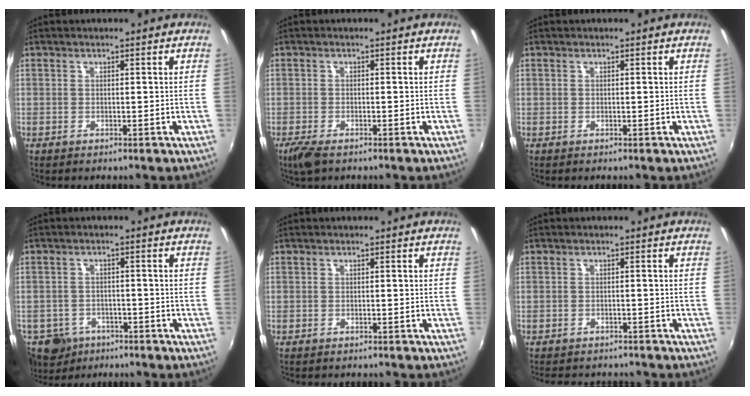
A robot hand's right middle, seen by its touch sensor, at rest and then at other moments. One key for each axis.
{"total": 3.8, "fx": -2.6, "fy": 1.4, "fz": 2.4, "tx": -0.059, "ty": -0.014, "tz": -0.049}
{"total": 0.0}
{"total": 10.7, "fx": -6.7, "fy": 7.4, "fz": 3.8, "tx": -0.115, "ty": -0.013, "tz": -0.103}
{"total": 1.0, "fx": -0.9, "fy": 0.4, "fz": 0.0, "tx": -0.005, "ty": -0.001, "tz": -0.015}
{"total": 5.5, "fx": -4.8, "fy": 2.1, "fz": 1.5, "tx": -0.040, "ty": -0.011, "tz": -0.070}